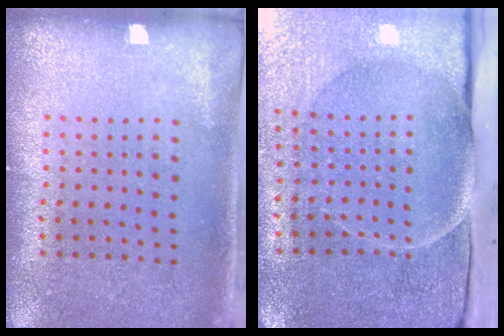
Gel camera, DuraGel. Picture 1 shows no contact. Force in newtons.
{"total": 4.9, "press": 3.9, "slide": 2.9}